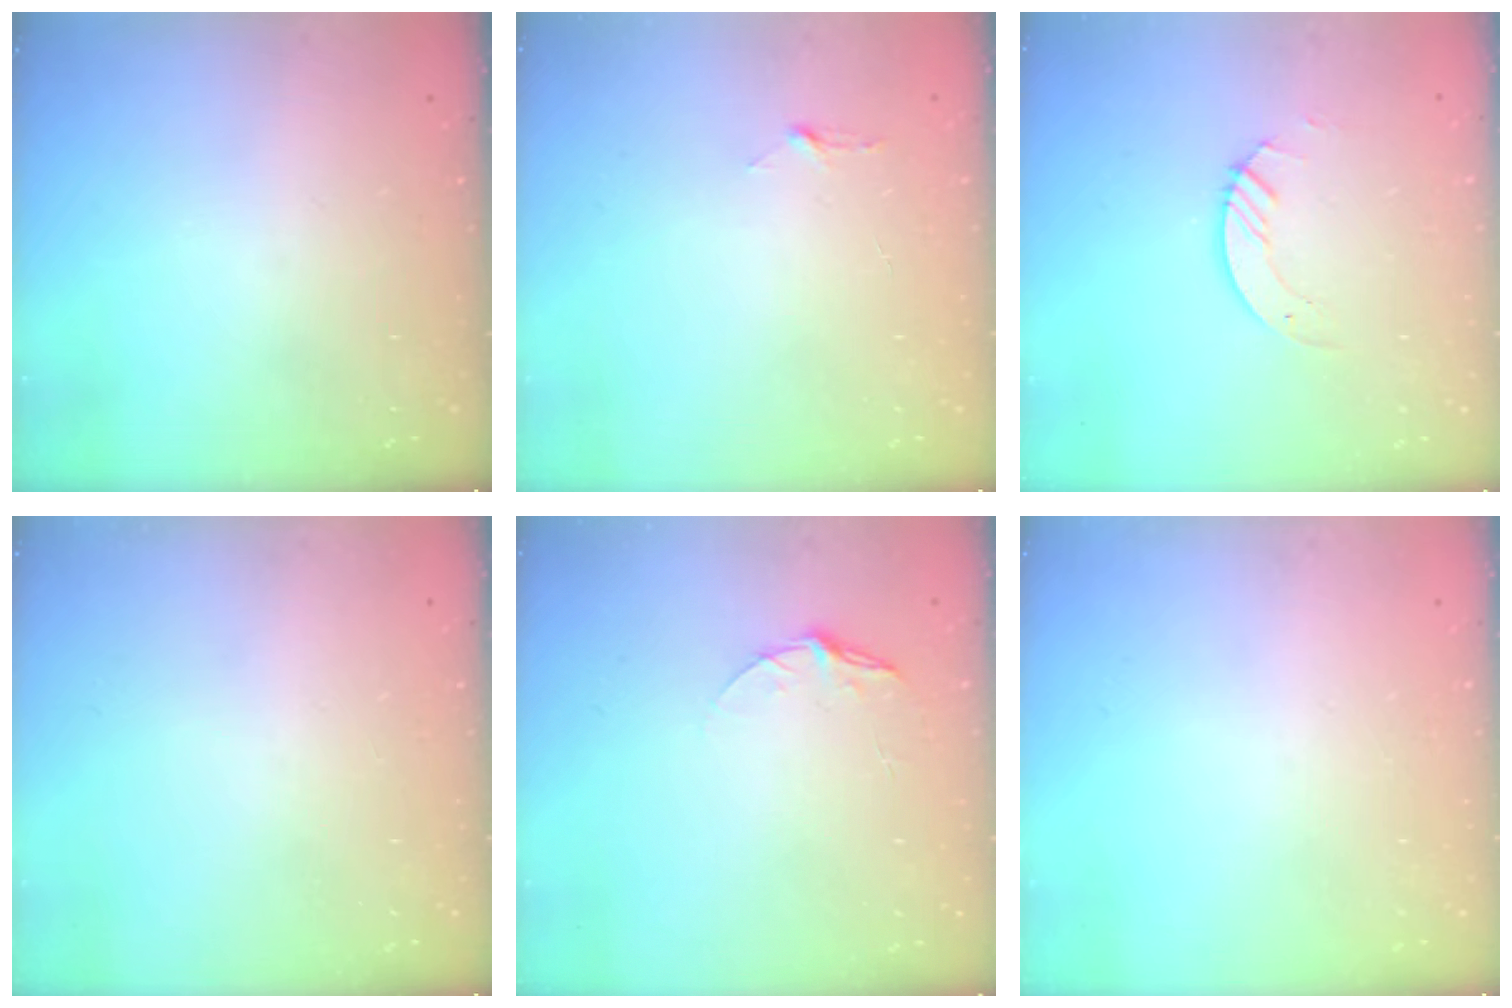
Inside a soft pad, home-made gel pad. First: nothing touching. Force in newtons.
{"total": 2.9, "press": 2.9, "slide": 0.3}
{"total": 2.9, "press": 2.9, "slide": 0.3}
{"total": 0.0}
{"total": 5.8, "press": 5.8, "slide": 0.5}
{"total": 0.0}